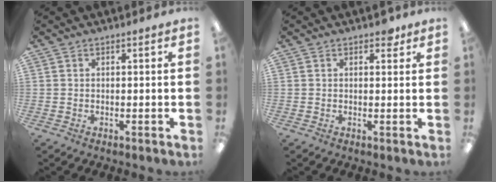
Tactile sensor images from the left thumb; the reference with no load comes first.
{"total": 2.3, "force": [1.5, 1.3, 1.3], "torque": [-0.003, -0.006, 0.021]}